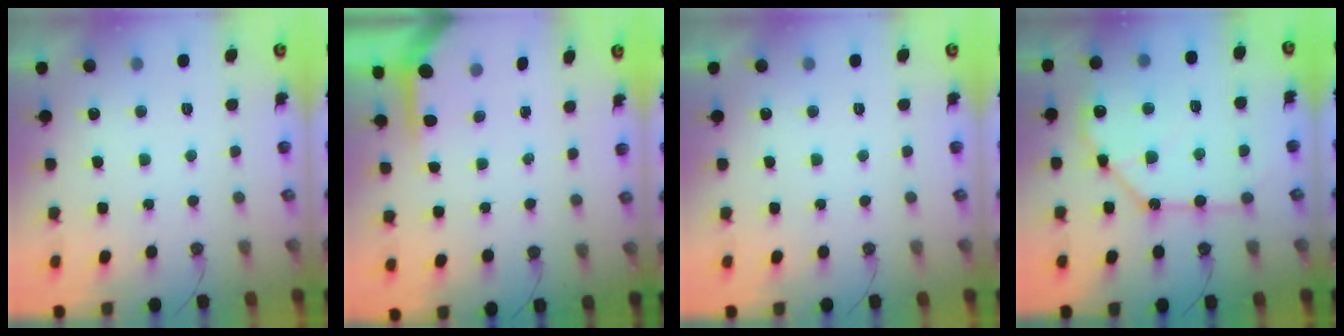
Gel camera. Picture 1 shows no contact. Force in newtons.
{"total": 3.8, "press": 3.8, "slide": 0.4}
{"total": 0.0}
{"total": 14.2, "press": 14.1, "slide": 1.5}